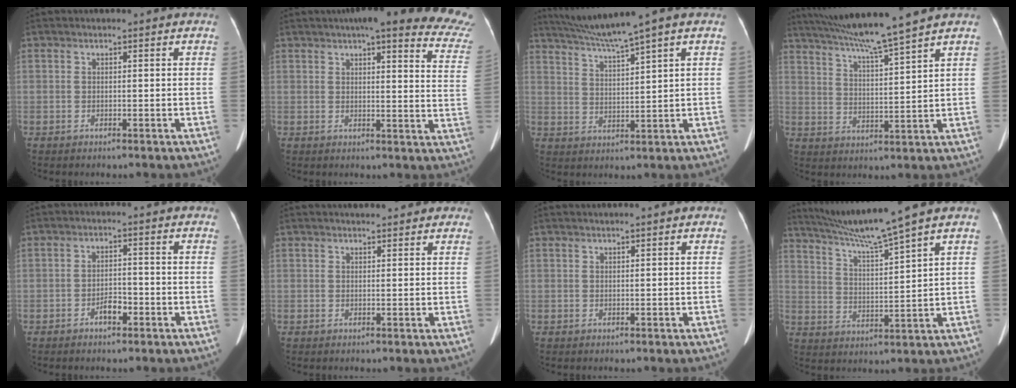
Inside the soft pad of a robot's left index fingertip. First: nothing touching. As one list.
[{"total": 22.7, "force": [19.8, 3.0, 10.7], "torque": [-0.118, -0.043, 0.203]}, {"total": 8.1, "force": [6.5, -1.7, 4.6], "torque": [-0.085, 0.012, 0.120]}, {"total": 11.3, "force": [9.7, -2.0, 5.4], "torque": [-0.094, 0.002, 0.165]}, {"total": 2.8, "force": [-1.9, 1.1, 1.7], "torque": [-0.031, 0.002, -0.031]}, {"total": 5.8, "force": [5.1, 1.6, 2.4], "torque": [-0.023, 0.021, 0.056]}, {"total": 0.6, "force": [0.4, -0.1, 0.3], "torque": [-0.009, 0.004, 0.014]}, {"total": 10.0, "force": [8.3, -2.5, 4.9], "torque": [-0.089, -0.003, 0.155]}]